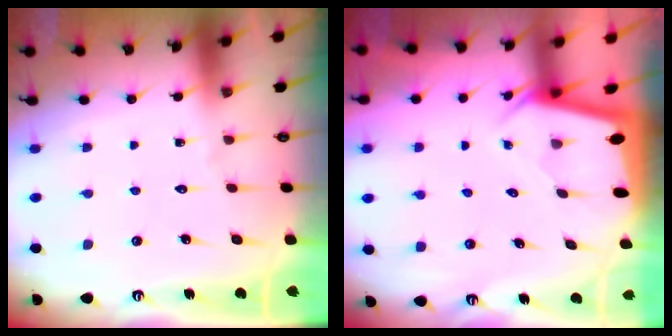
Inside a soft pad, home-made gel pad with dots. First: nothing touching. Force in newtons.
{"total": 1.9, "press": 1.9, "slide": 0.1}